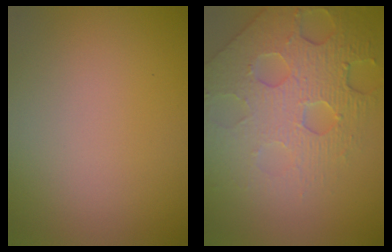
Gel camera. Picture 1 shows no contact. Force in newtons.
{"total": 7.7, "press": 5.7, "slide": 5.2}